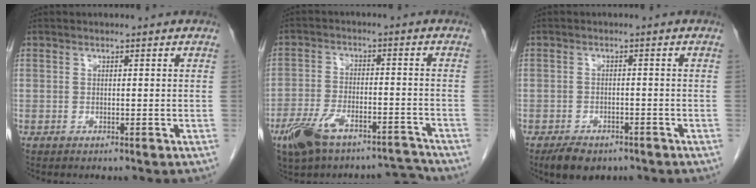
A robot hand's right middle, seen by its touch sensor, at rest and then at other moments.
{"total": 10.1, "force": [-8.3, 3.1, 4.8], "torque": [-0.086, 0.020, -0.143]}
{"total": 5.1, "force": [-3.7, 2.6, 2.3], "torque": [-0.037, -0.003, -0.053]}